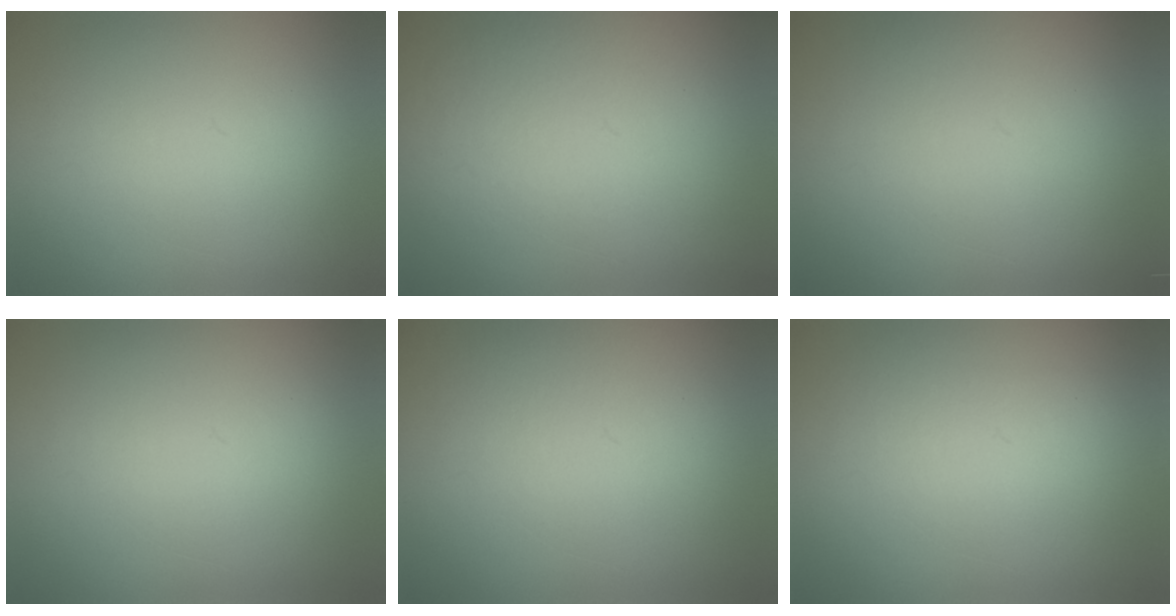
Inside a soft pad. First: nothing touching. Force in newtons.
{"total": 5.0}
{"total": 1.5}
{"total": 0.0}
{"total": 1.8}
{"total": 1.5}